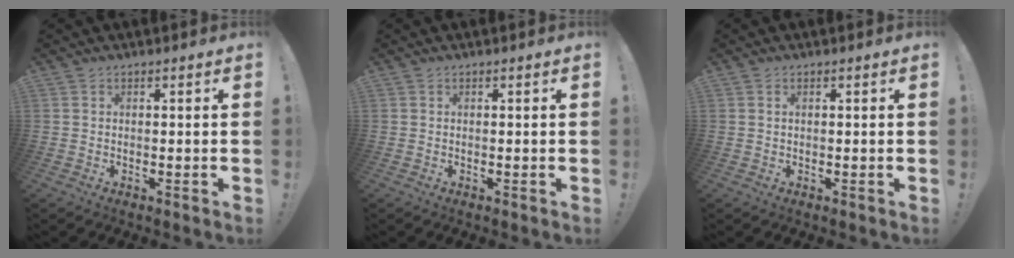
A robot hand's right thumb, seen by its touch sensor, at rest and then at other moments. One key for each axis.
{"total": 0.0}
{"total": 0.7, "fx": 0.3, "fy": 0.3, "fz": 0.5, "tx": -0.017, "ty": 0.004, "tz": 0.006}